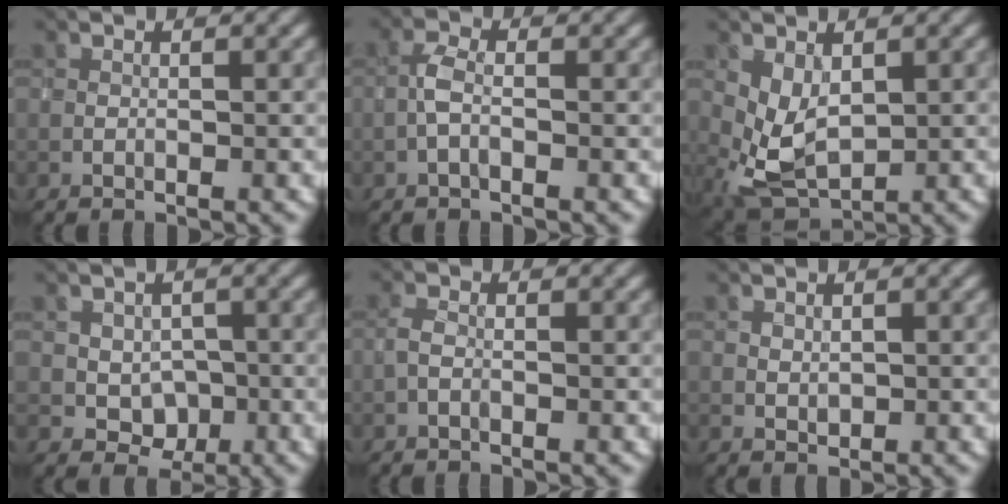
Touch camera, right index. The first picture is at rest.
{"total": 1.4, "force": [-0.4, 0.5, 1.2], "torque": [-0.027, 0.004, -0.012]}
{"total": 3.9, "force": [0.8, 2.5, 2.9], "torque": [-0.071, -0.009, 0.023]}
{"total": 2.5, "force": [0.0, 2.1, 1.2], "torque": [-0.012, -0.002, 0.001]}
{"total": 0.7, "force": [-0.2, 0.3, 0.6], "torque": [-0.015, 0.001, -0.006]}
{"total": 0.6, "force": [0.6, 0.3, -0.1], "torque": [0.002, -0.002, 0.014]}